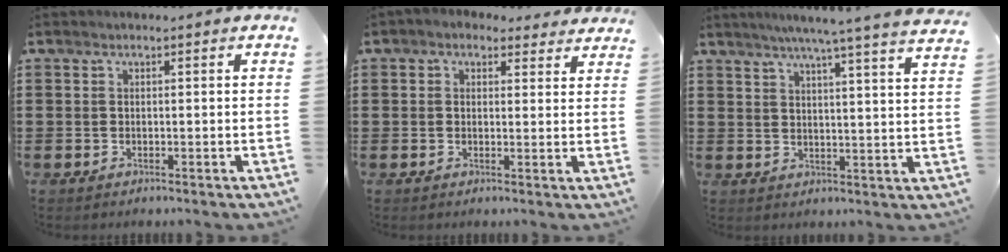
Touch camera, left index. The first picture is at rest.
{"total": 2.3, "force": [1.7, 1.4, 0.6], "torque": [-0.011, 0.001, 0.028]}
{"total": 5.7, "force": [4.9, -1.4, 2.6], "torque": [-0.067, -0.033, 0.079]}